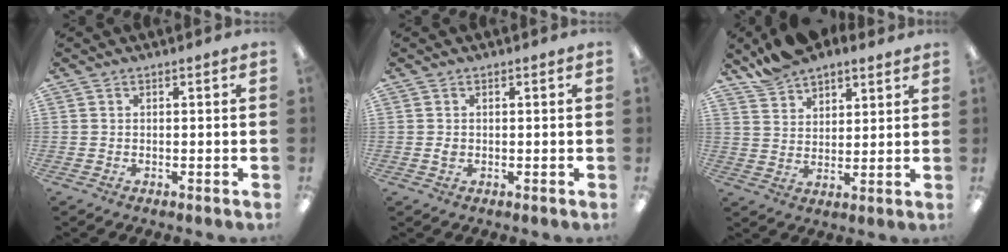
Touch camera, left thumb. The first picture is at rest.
{"total": 1.1, "force": [0.0, 0.8, 0.7], "torque": [-0.005, -0.001, -0.003]}
{"total": 8.1, "force": [7.1, 3.4, 2.0], "torque": [-0.047, -0.035, 0.132]}